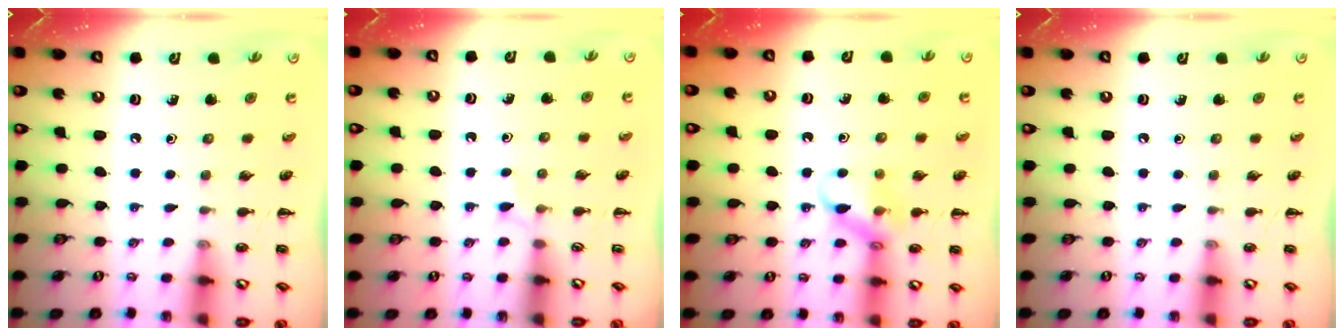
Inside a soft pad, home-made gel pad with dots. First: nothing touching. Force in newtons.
{"total": 2.3, "press": 2.2, "slide": 0.8}
{"total": 12.0, "press": 11.9, "slide": 1.5}
{"total": 0.0}